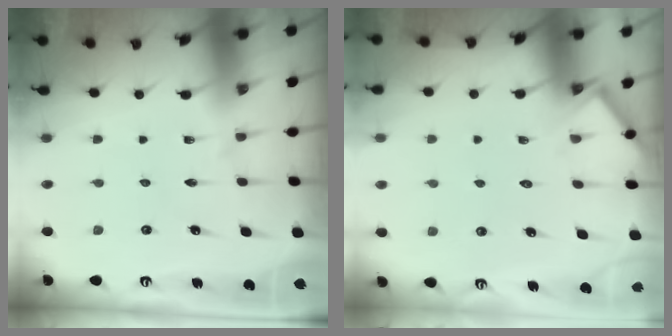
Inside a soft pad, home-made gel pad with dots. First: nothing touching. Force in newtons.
{"total": 5.0, "press": 5.0, "slide": 0.5}